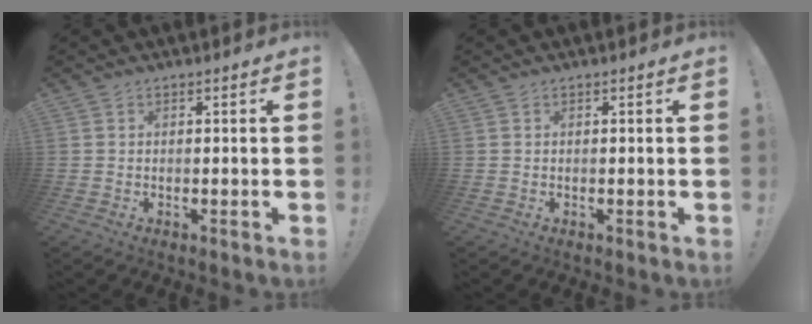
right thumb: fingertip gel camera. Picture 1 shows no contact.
{"total": 0.0}